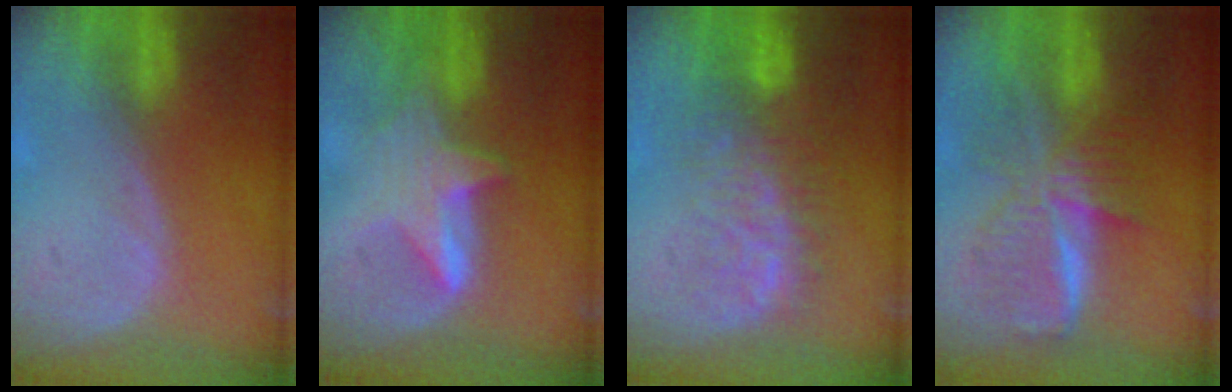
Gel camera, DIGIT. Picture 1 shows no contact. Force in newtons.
{"total": 5.9, "press": 5.8, "slide": 0.8}
{"total": 10.0, "press": 8.6, "slide": 5.2}
{"total": 8.9, "press": 8.9, "slide": 0.6}